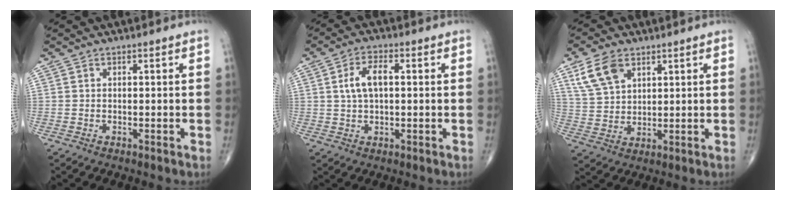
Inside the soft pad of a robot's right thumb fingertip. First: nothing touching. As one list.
[{"total": 6.1, "force": [1.0, 3.0, 5.2], "torque": [-0.102, 0.012, 0.017]}, {"total": 8.4, "force": [4.6, 5.0, 5.0], "torque": [-0.085, -0.012, 0.096]}]